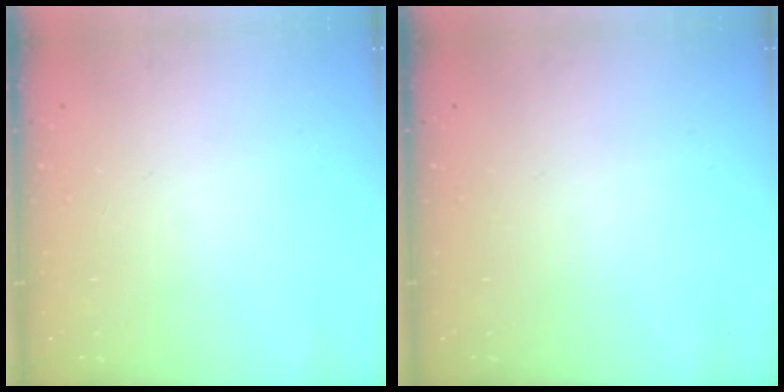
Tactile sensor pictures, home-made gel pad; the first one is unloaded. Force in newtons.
{"total": 0.0}